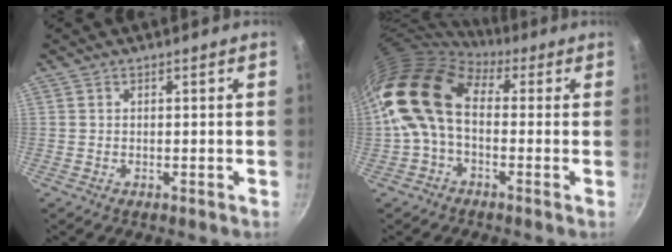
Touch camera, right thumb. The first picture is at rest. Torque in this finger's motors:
{"motor_torque": [0.07, 1.99, 1.46, -1.15, 0.53]}